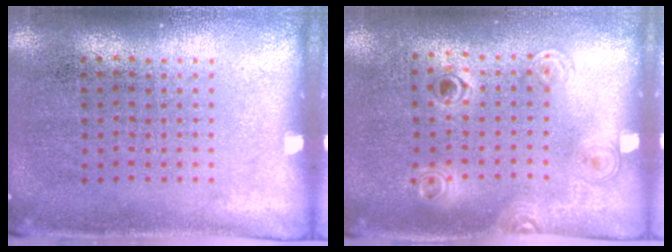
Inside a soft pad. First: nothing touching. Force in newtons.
{"total": 1.2, "press": 1.0, "slide": 0.6}